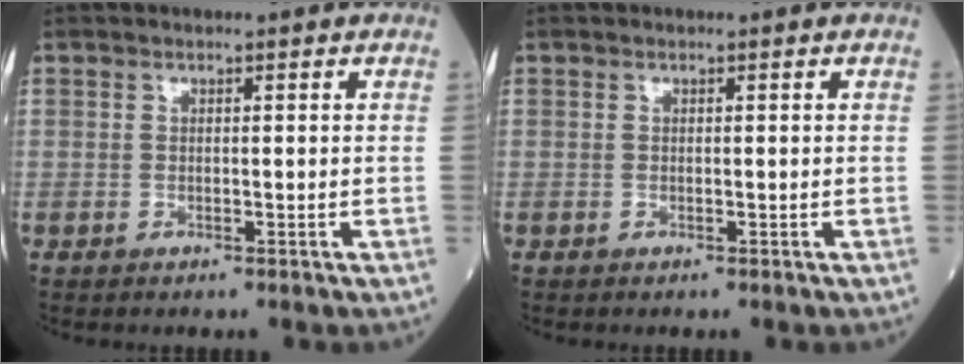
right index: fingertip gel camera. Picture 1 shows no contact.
{"total": 0.0}